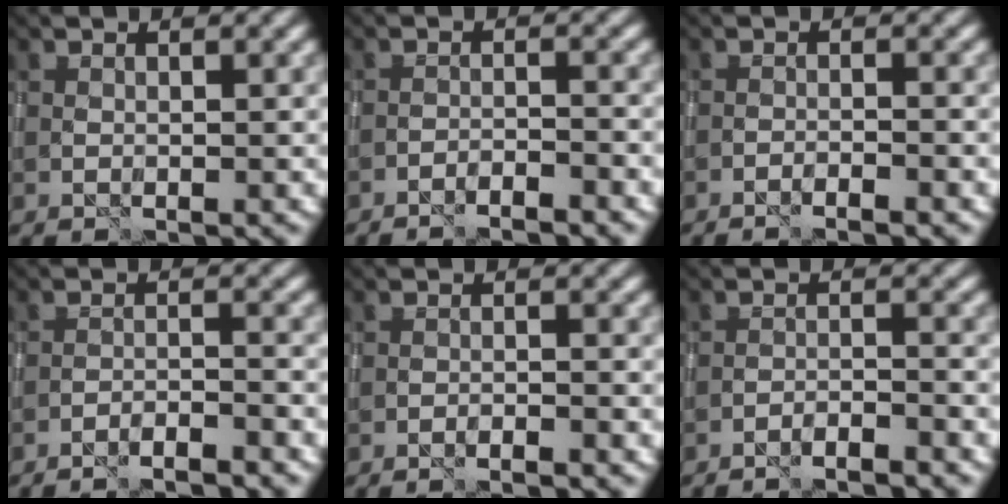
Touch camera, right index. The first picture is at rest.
{"total": 2.6, "force": [-2.3, 0.2, 1.1], "torque": [-0.018, 0.006, -0.039]}
{"total": 1.9, "force": [-1.6, 0.2, 1.1], "torque": [-0.023, 0.007, -0.030]}
{"total": 3.4, "force": [-3.0, 0.3, 1.6], "torque": [-0.024, 0.006, -0.051]}
{"total": 1.7, "force": [-1.4, 0.1, 1.0], "torque": [-0.021, 0.010, -0.026]}
{"total": 2.9, "force": [-2.6, 0.2, 1.2], "torque": [-0.019, 0.006, -0.045]}